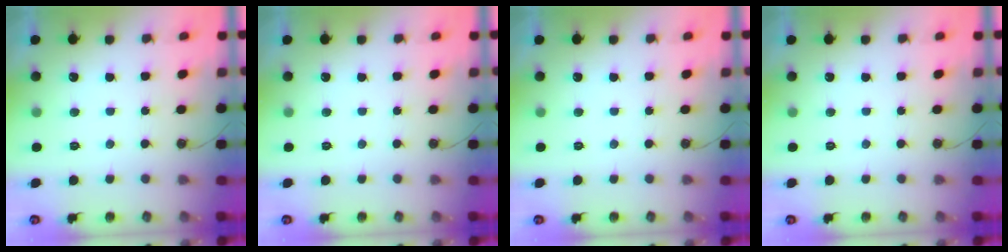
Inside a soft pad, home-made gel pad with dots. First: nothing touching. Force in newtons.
{"total": 0.0}
{"total": 0.0}
{"total": 0.0}